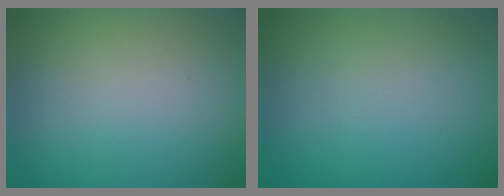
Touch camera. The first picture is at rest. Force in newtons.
{"total": 0.0}